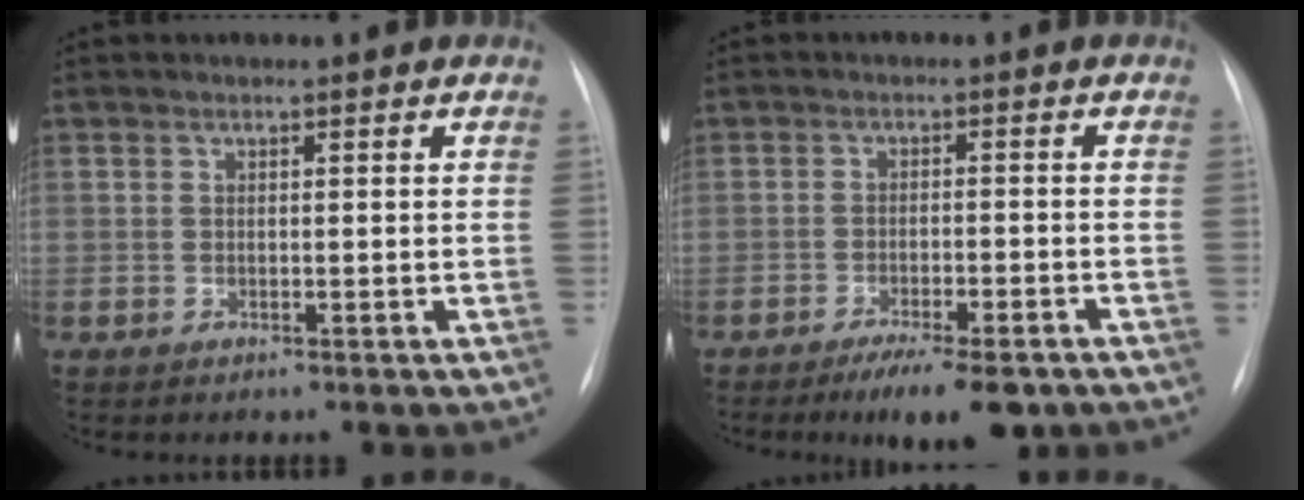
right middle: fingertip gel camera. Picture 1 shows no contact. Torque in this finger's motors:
{"motor_torque": [0.20, -0.20, 0.35, 0.07]}